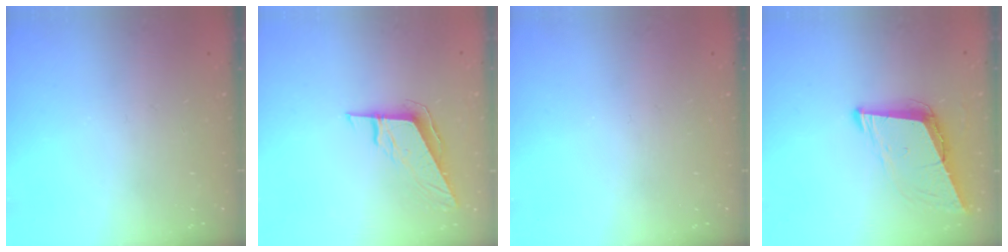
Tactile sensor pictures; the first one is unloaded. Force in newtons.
{"total": 8.6, "press": 8.6, "slide": 0.2}
{"total": 0.0}
{"total": 9.1, "press": 8.4, "slide": 3.5}